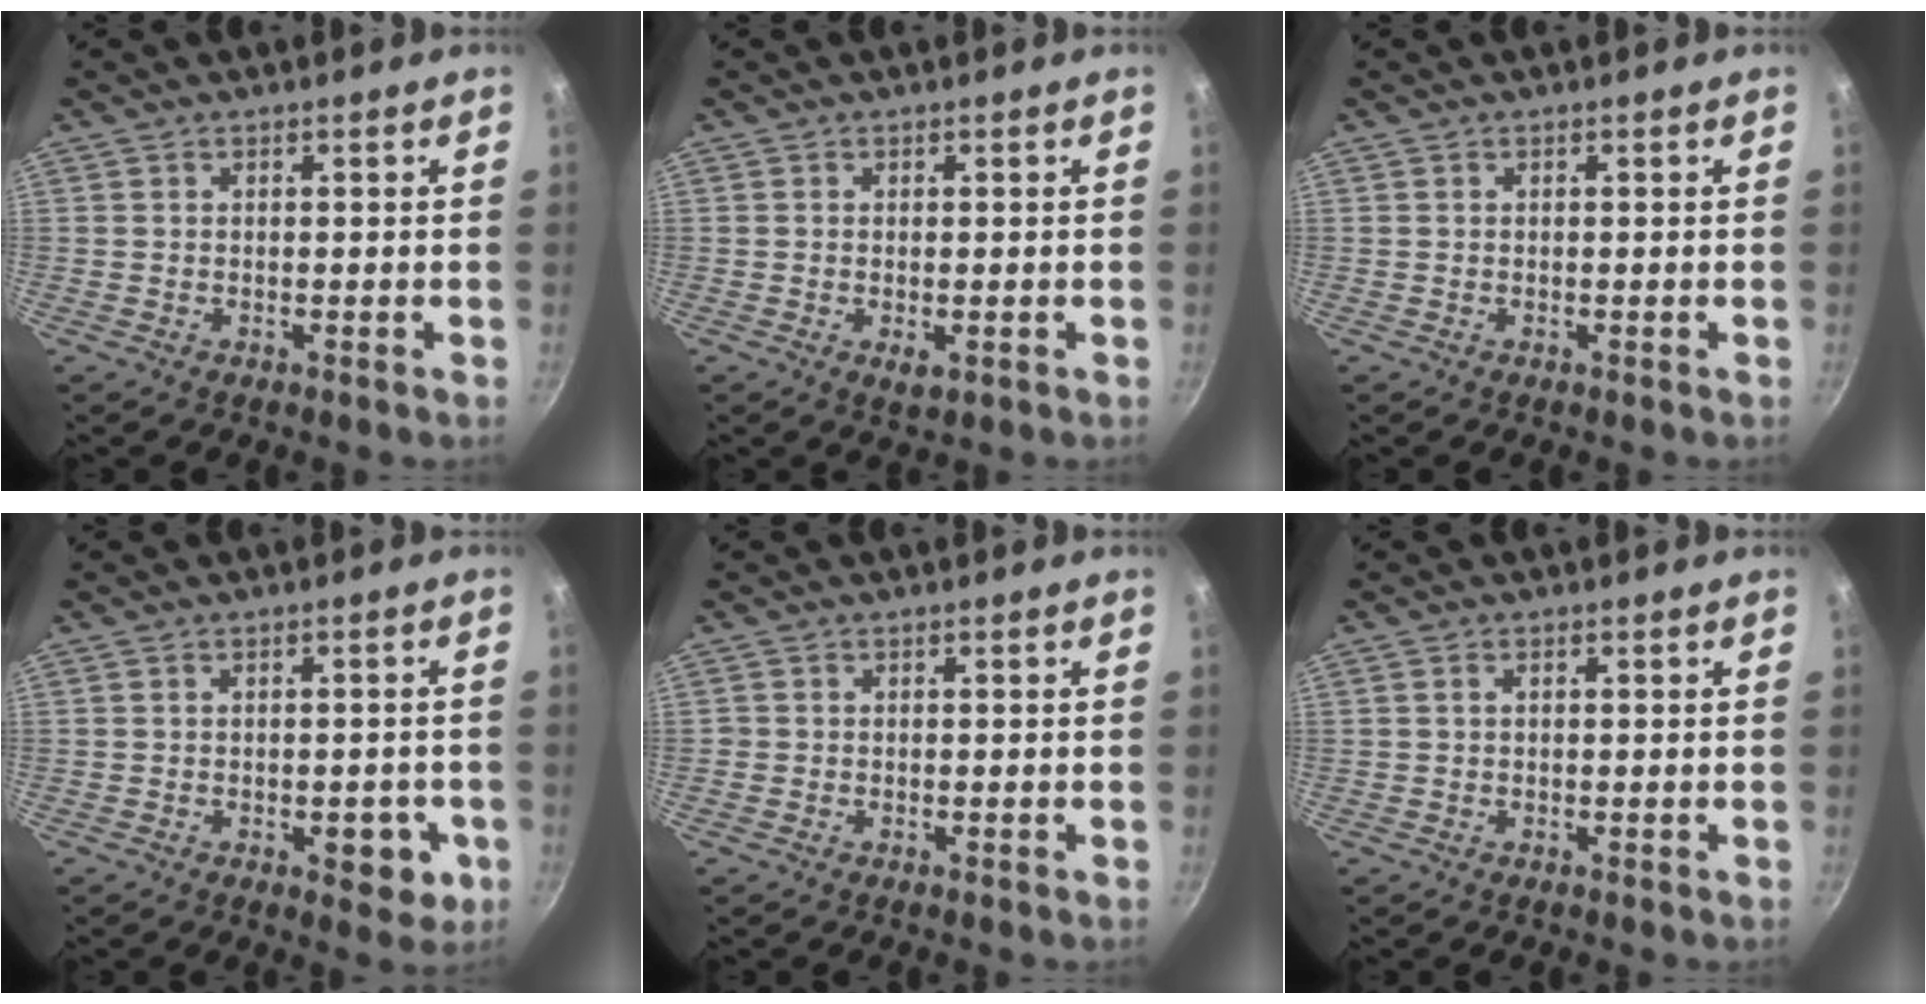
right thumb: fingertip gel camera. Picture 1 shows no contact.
{"total": 2.0, "force": [-0.5, 1.1, 1.7], "torque": [-0.029, -0.006, -0.006]}
{"total": 0.0}
{"total": 6.3, "force": [-1.9, 3.4, 4.9], "torque": [-0.031, 0.009, -0.020]}
{"total": 0.5, "force": [-0.2, 0.5, 0.1], "torque": [0.000, 0.001, -0.005]}
{"total": 0.8, "force": [0.2, 0.6, 0.6], "torque": [-0.010, 0.004, 0.002]}